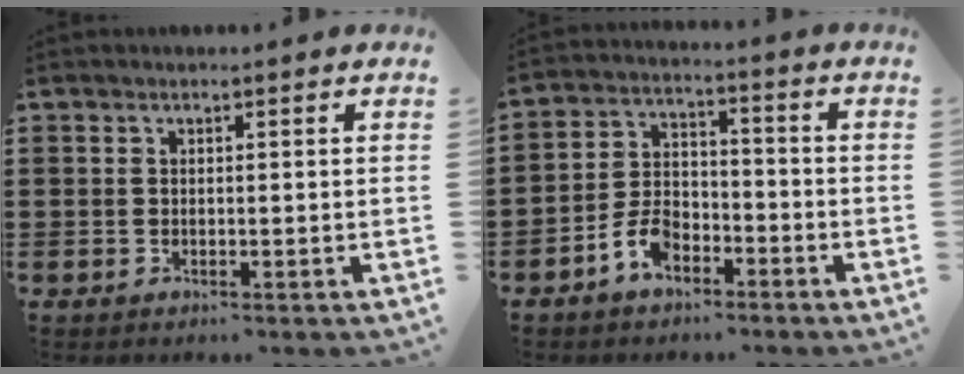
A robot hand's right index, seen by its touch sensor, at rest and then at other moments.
{"total": 6.1, "force": [-3.8, 3.4, 3.3], "torque": [-0.083, 0.007, -0.076]}